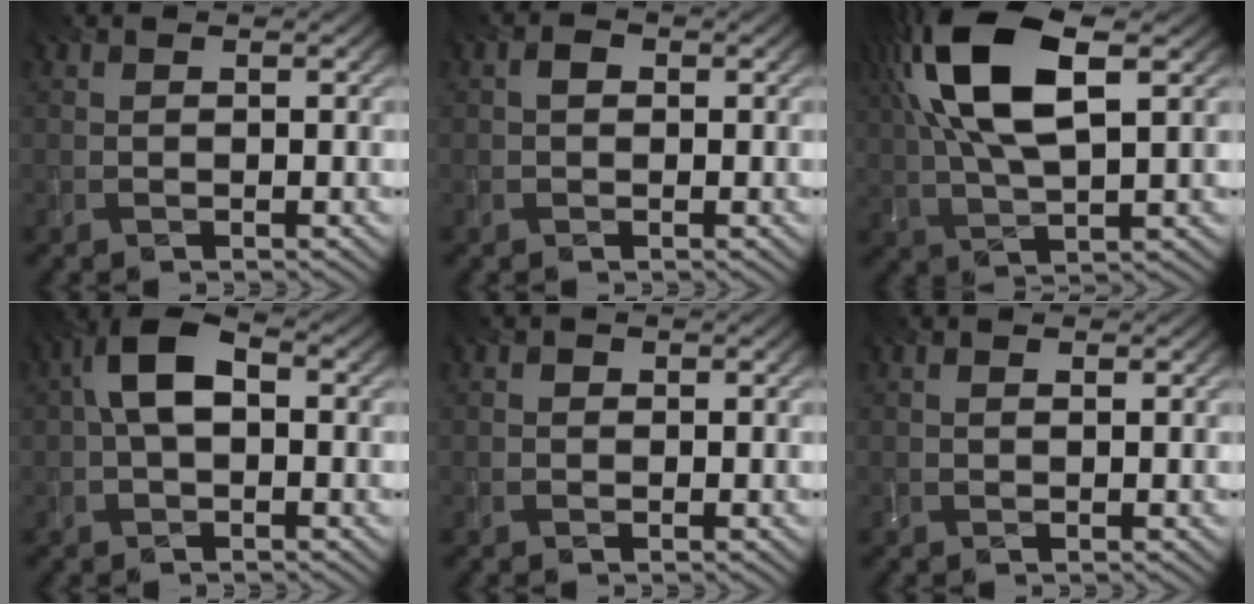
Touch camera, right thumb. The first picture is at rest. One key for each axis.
{"total": 1.2, "fx": 0.1, "fy": 0.9, "fz": 0.8, "tx": -0.015, "ty": 0.001, "tz": -0.002}
{"total": 14.1, "fx": 4.9, "fy": 5.8, "fz": 11.9, "tx": -0.265, "ty": 0.017, "tz": 0.090}
{"total": 6.4, "fx": 0.5, "fy": 3.5, "fz": 5.3, "tx": -0.108, "ty": 0.016, "tz": 0.000}
{"total": 0.5, "fx": 0.1, "fy": 0.5, "fz": 0.1, "tx": -0.001, "ty": -0.001, "tz": 0.000}
{"total": 0.6, "fx": 0.3, "fy": 0.2, "fz": 0.5, "tx": -0.010, "ty": 0.001, "tz": 0.006}